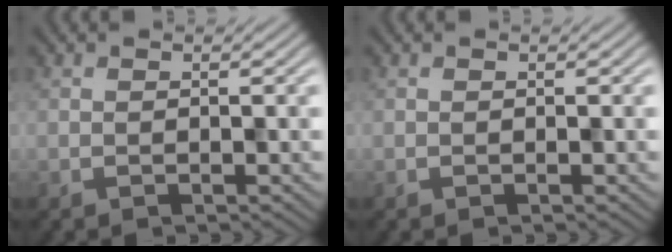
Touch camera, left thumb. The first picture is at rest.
{"total": 0.0}